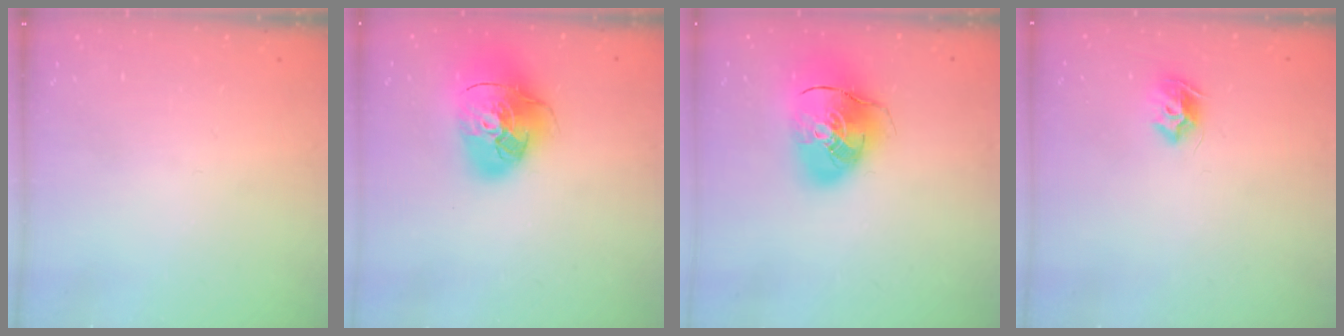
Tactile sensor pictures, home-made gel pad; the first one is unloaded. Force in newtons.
{"total": 18.0, "press": 17.8, "slide": 2.8}
{"total": 14.1, "press": 13.9, "slide": 2.5}
{"total": 7.5, "press": 7.5, "slide": 0.1}